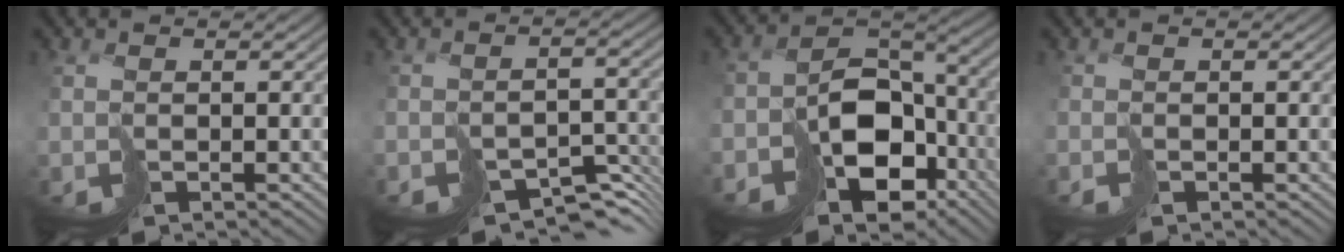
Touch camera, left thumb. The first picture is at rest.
{"total": 6.4, "force": [-5.2, 2.6, 2.6], "torque": [-0.028, -0.011, -0.061]}
{"total": 10.4, "force": [-5.0, 6.8, 6.0], "torque": [-0.085, -0.007, -0.092]}
{"total": 0.9, "force": [-0.2, -0.3, -0.8], "torque": [0.026, 0.004, -0.006]}